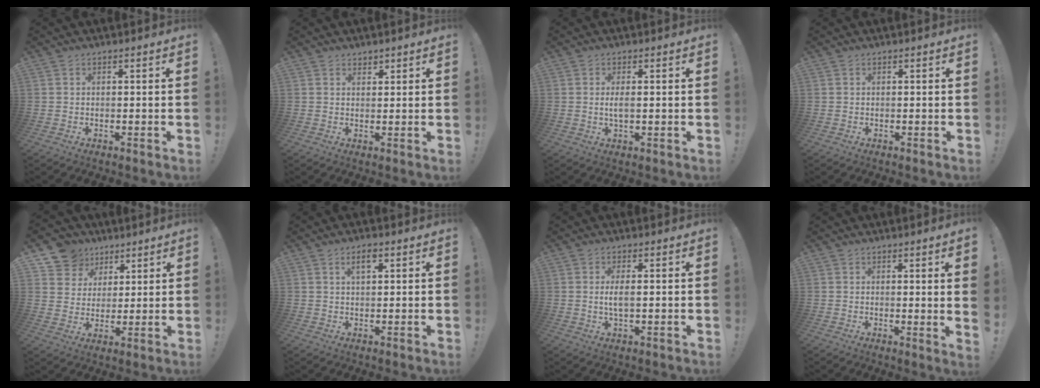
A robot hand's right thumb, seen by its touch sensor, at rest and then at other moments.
{"total": 1.6, "force": [1.3, 0.9, 0.1], "torque": [0.011, -0.010, 0.023]}
{"total": 2.7, "force": [-0.2, 0.6, 2.6], "torque": [-0.047, 0.000, -0.005]}
{"total": 0.0}
{"total": 9.7, "force": [5.4, 7.9, 1.5], "torque": [-0.024, -0.036, 0.110]}
{"total": 3.5, "force": [1.7, 1.6, 2.7], "torque": [-0.034, -0.004, 0.024]}
{"total": 3.8, "force": [-0.1, 0.9, 3.6], "torque": [-0.071, -0.001, -0.005]}
{"total": 3.4, "force": [0.8, -0.6, 3.2], "torque": [-0.042, -0.013, 0.009]}